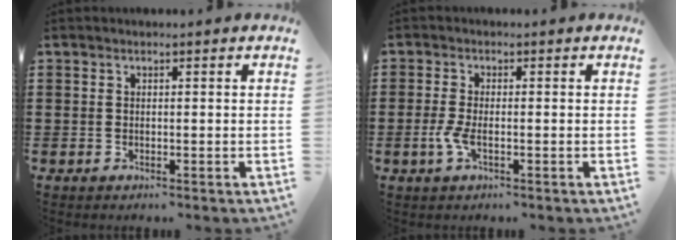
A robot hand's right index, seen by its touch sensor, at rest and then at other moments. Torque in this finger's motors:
{"motor_torque": [0.69, 1.43, 0.06, 0.01]}